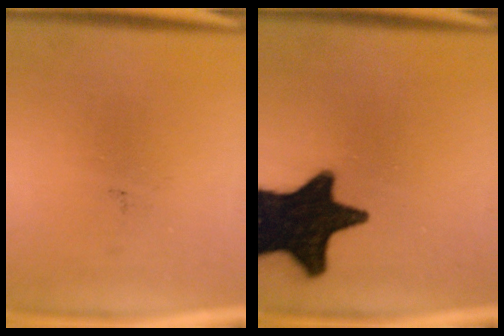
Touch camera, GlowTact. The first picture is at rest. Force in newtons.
{"total": 19.1}